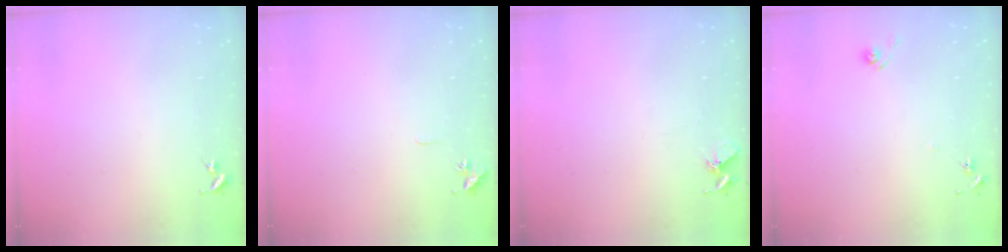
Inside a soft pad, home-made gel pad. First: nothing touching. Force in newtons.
{"total": 4.8, "press": 4.8, "slide": 0.5}
{"total": 5.1, "press": 5.1, "slide": 0.5}
{"total": 5.4, "press": 5.4, "slide": 0.5}